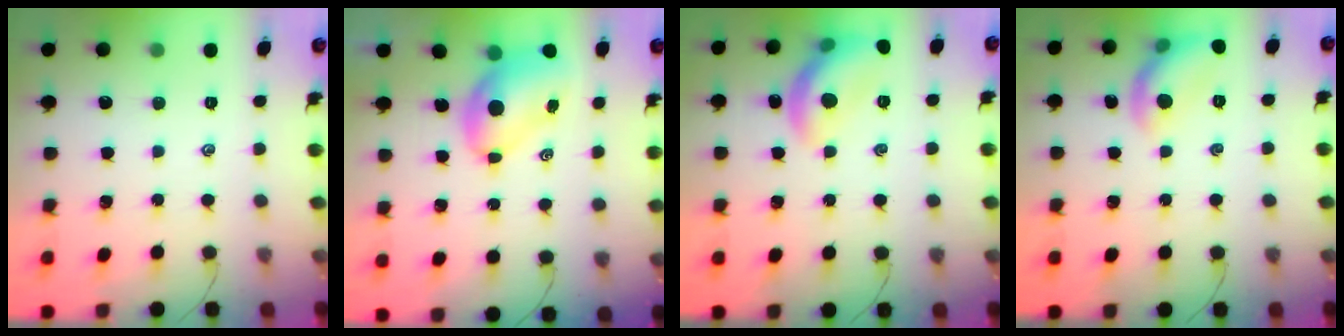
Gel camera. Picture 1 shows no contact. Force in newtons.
{"total": 7.6, "press": 7.3, "slide": 2.3}
{"total": 12.4, "press": 12.4, "slide": 0.7}
{"total": 9.5, "press": 9.4, "slide": 1.3}